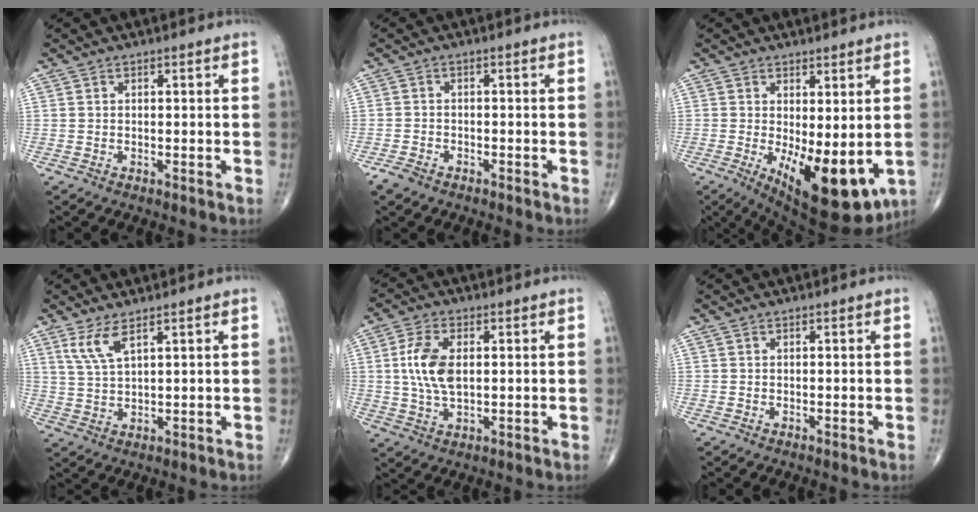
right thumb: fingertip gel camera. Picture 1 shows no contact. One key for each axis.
{"total": 2.6, "fx": -1.9, "fy": 1.4, "fz": 1.0, "tx": -0.026, "ty": 0.003, "tz": -0.033}
{"total": 14.1, "fx": -2.7, "fy": 5.8, "fz": 12.6, "tx": -0.176, "ty": -0.032, "tz": -0.020}
{"total": 5.0, "fx": 3.0, "fy": 1.3, "fz": 3.8, "tx": -0.083, "ty": -0.015, "tz": 0.071}
{"total": 8.6, "fx": 1.2, "fy": 4.6, "fz": 7.2, "tx": -0.149, "ty": -0.003, "tz": 0.025}
{"total": 0.0}